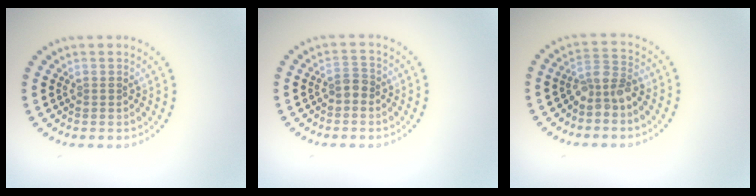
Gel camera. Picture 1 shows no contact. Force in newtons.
{"total": 1.4, "press": 1.2, "slide": 0.6}
{"total": 3.0, "press": 2.3, "slide": 1.9}